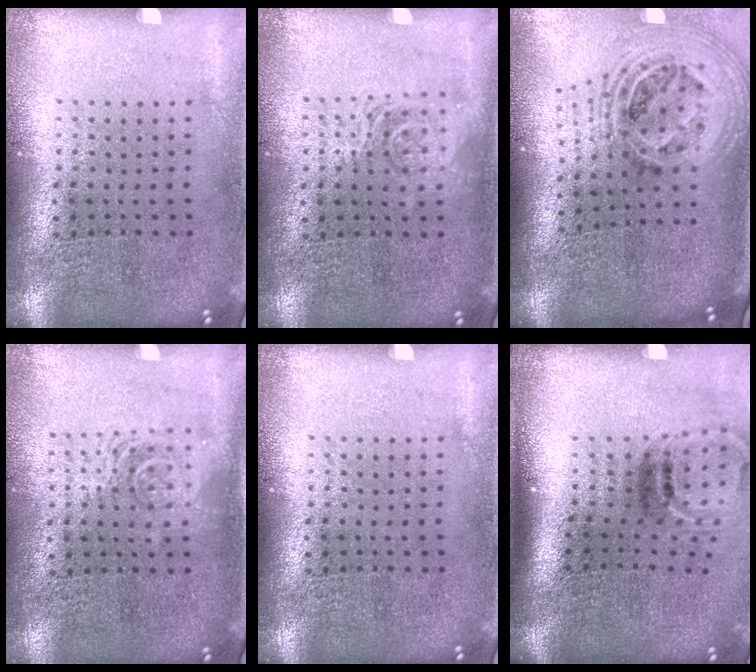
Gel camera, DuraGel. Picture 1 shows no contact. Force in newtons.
{"total": 1.3, "press": 1.2, "slide": 0.5}
{"total": 2.2, "press": 1.7, "slide": 1.5}
{"total": 1.4, "press": 1.2, "slide": 0.7}
{"total": 0.0}
{"total": 2.0, "press": 1.2, "slide": 1.6}